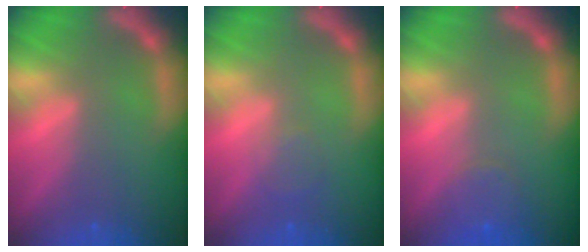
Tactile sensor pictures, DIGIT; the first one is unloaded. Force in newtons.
{"total": 1.5}
{"total": 2.4}